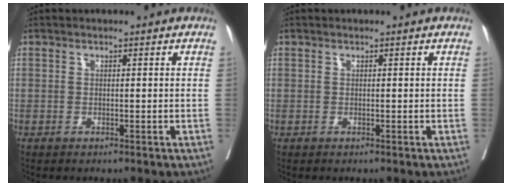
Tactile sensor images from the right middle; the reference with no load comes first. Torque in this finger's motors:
{"motor_torque": [-0.06, -0.15, 0.00, 0.00]}